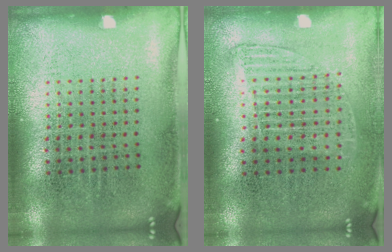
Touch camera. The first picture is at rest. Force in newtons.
{"total": 1.3, "press": 1.1, "slide": 0.7}